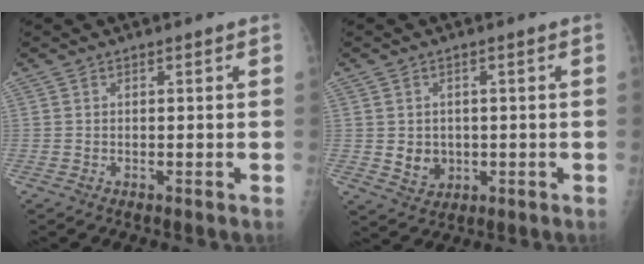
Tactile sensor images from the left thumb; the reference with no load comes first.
{"total": 5.1, "force": [-0.2, 4.3, 2.6], "torque": [-0.022, -0.002, 0.010]}